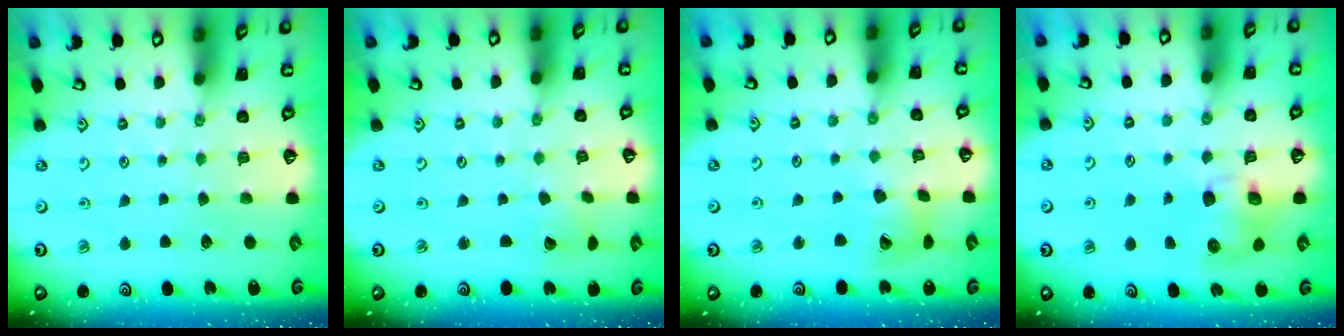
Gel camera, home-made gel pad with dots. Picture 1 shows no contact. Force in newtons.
{"total": 2.2, "press": 2.2, "slide": 0.1}
{"total": 12.0, "press": 11.9, "slide": 1.4}
{"total": 7.9, "press": 7.8, "slide": 1.1}